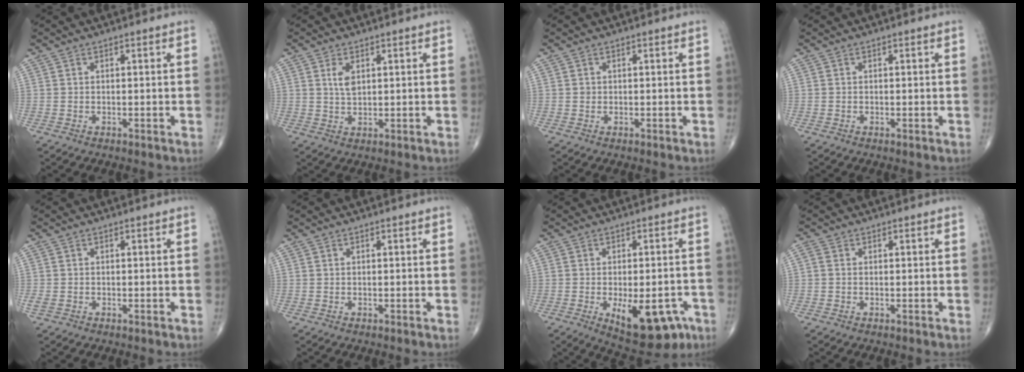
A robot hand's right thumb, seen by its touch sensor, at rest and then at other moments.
{"total": 3.1, "force": [1.1, 1.6, 2.4], "torque": [-0.041, -0.005, 0.022]}
{"total": 0.5, "force": [0.0, 0.5, 0.2], "torque": [0.000, 0.001, 0.001]}
{"total": 0.0}
{"total": 1.2, "force": [-0.4, 0.9, 0.7], "torque": [-0.024, 0.001, -0.008]}
{"total": 0.0}
{"total": 13.5, "force": [-5.4, 6.4, 10.6], "torque": [-0.125, 0.009, -0.062]}
{"total": 0.8, "force": [-0.1, 0.6, 0.6], "torque": [-0.013, 0.001, -0.004]}